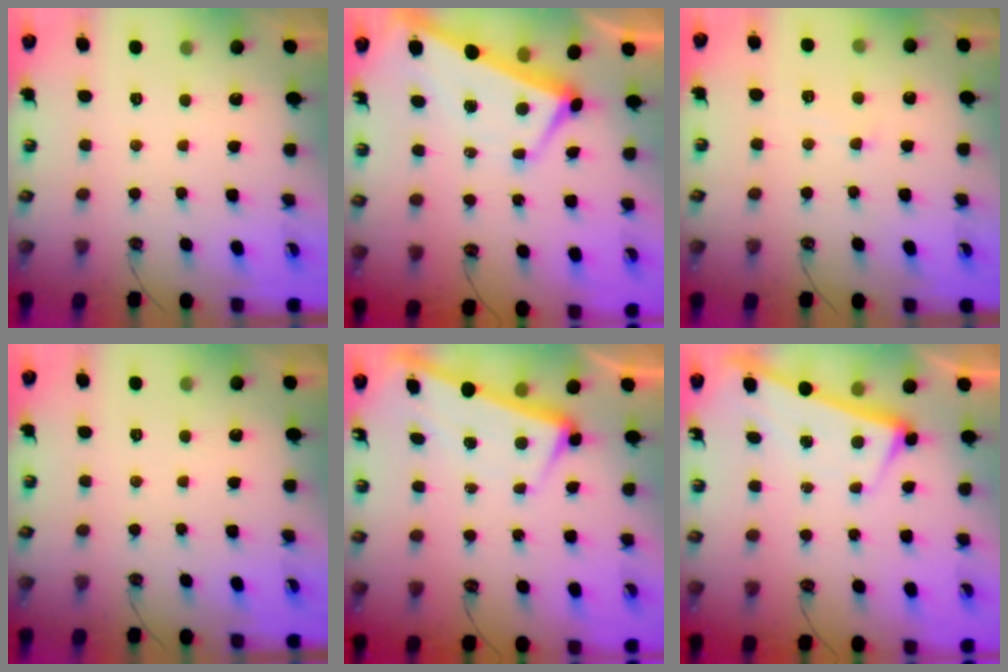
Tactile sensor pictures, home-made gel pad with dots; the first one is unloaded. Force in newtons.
{"total": 0.8, "press": 0.2, "slide": 0.8}
{"total": 3.6, "press": 3.5, "slide": 0.4}
{"total": 0.0}
{"total": 3.0, "press": 2.9, "slide": 0.9}
{"total": 2.6, "press": 2.5, "slide": 0.7}